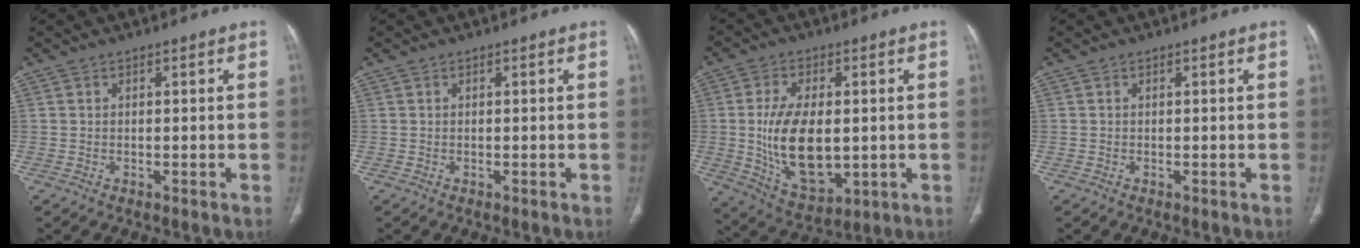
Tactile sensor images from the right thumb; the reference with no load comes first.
{"total": 0.0}
{"total": 15.3, "force": [-0.4, 8.3, 12.9], "torque": [-0.225, -0.014, 0.010]}
{"total": 0.0}